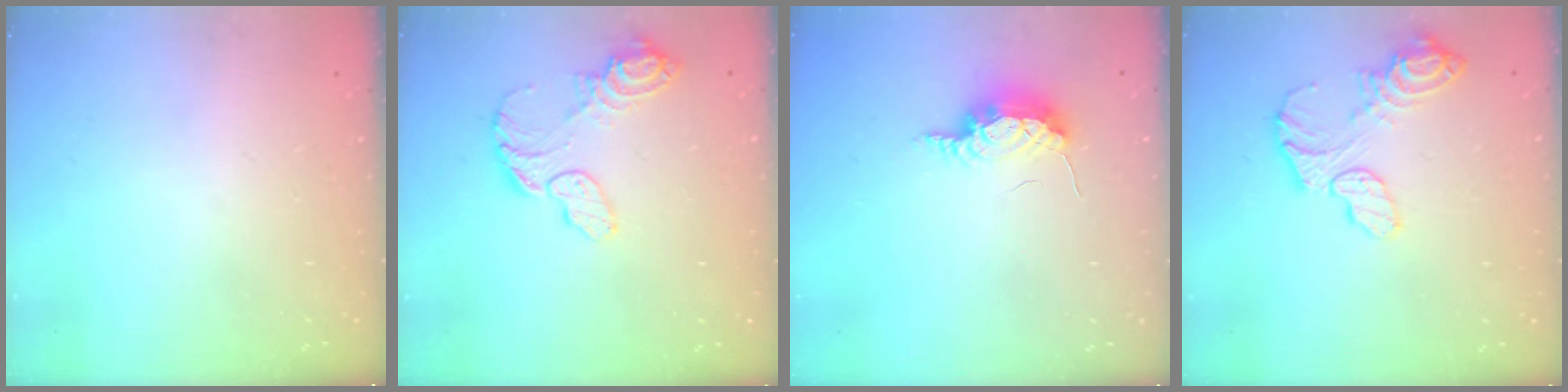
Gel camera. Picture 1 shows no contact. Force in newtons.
{"total": 10.9, "press": 10.8, "slide": 1.0}
{"total": 8.7, "press": 7.8, "slide": 4.0}
{"total": 11.6, "press": 11.5, "slide": 1.1}